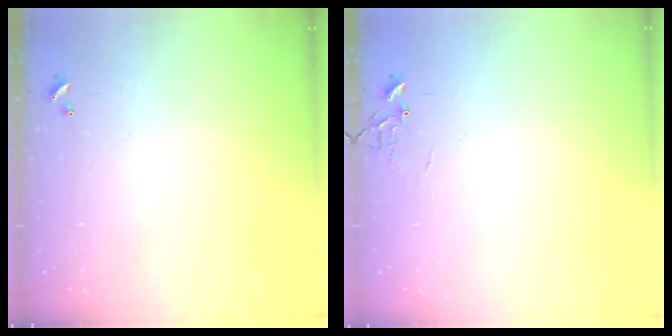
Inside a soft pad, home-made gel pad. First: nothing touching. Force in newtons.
{"total": 6.4, "press": 6.4, "slide": 0.6}